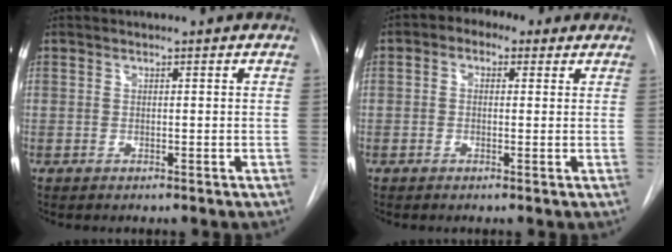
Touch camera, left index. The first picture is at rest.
{"total": 4.4, "force": [1.8, 3.1, 2.6], "torque": [-0.039, 0.033, 0.022]}